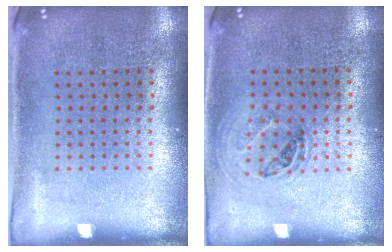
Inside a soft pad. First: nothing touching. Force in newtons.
{"total": 1.0, "press": 0.9, "slide": 0.4}